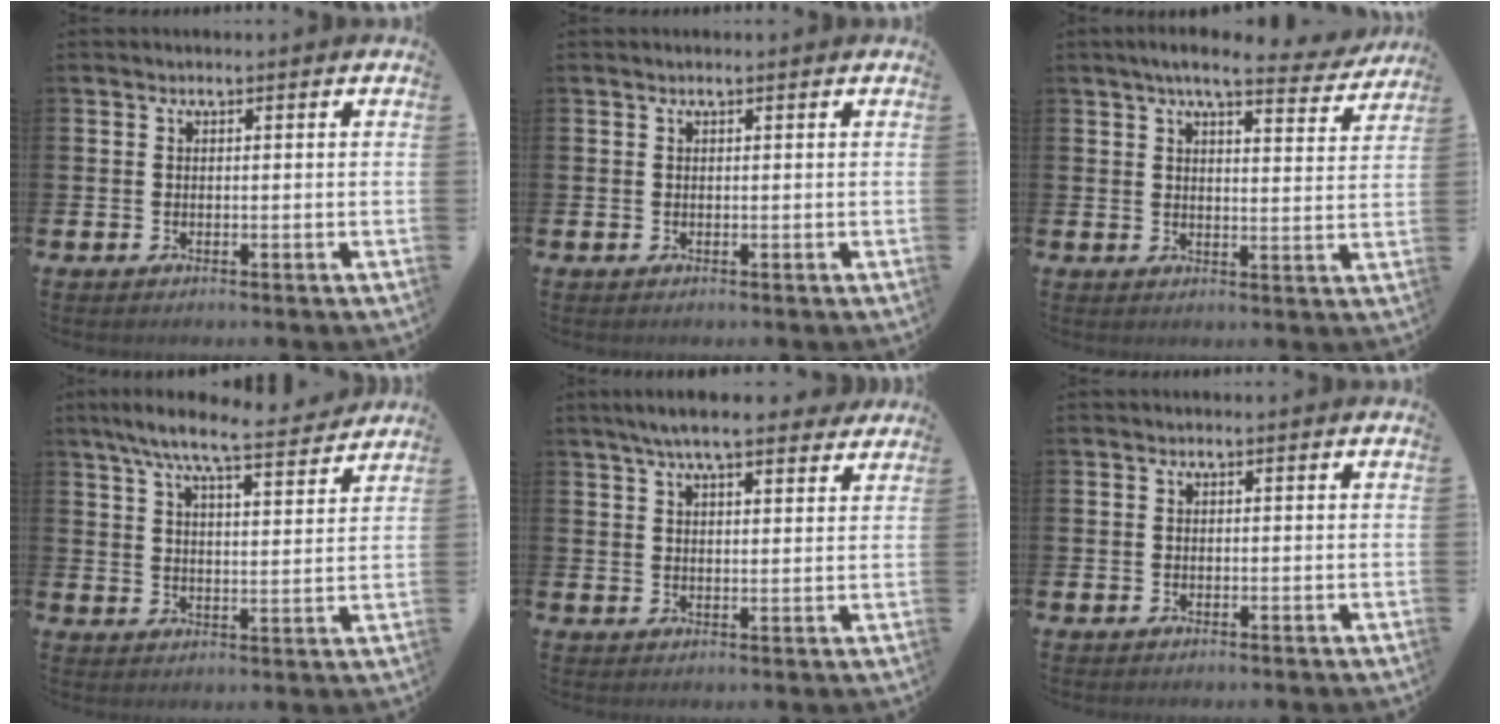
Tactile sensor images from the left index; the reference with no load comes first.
{"total": 0.0}
{"total": 6.5, "force": [5.7, 1.0, 3.0], "torque": [-0.056, -0.024, 0.097]}
{"total": 8.6, "force": [7.7, 0.8, 3.8], "torque": [-0.085, -0.040, 0.133]}
{"total": 6.5, "force": [5.7, 1.1, 2.9], "torque": [-0.060, -0.015, 0.102]}
{"total": 0.0}